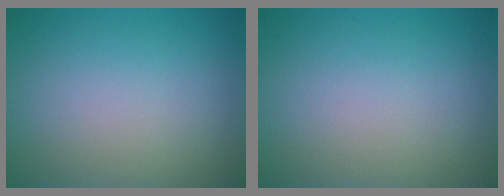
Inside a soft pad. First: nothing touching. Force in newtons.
{"total": 0.0}